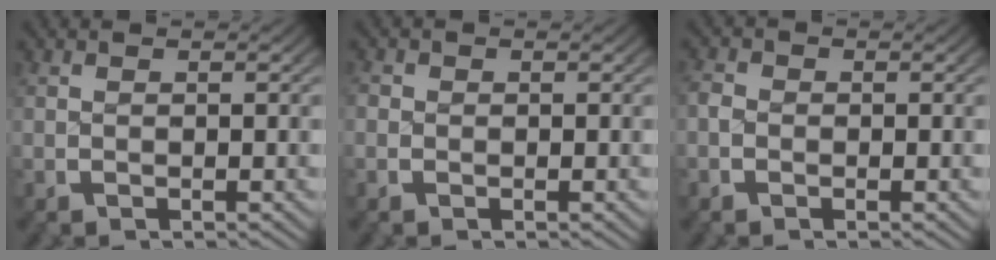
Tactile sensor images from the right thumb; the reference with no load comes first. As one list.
[{"total": 1.3, "force": [-0.2, 1.2, 0.4], "torque": [-0.013, -0.007, -0.007]}, {"total": 1.6, "force": [-0.6, 1.4, 0.6], "torque": [-0.016, -0.002, -0.018]}]